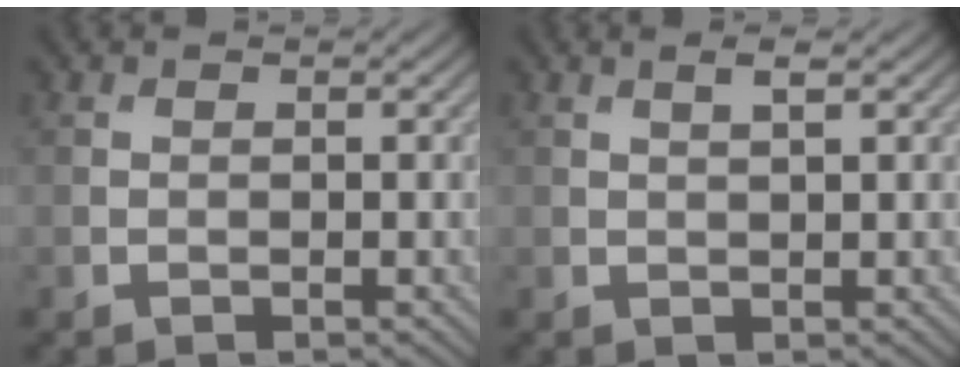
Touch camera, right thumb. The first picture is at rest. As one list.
[{"total": 1.5, "force": [0.8, 0.1, 1.2], "torque": [-0.023, 0.001, 0.017]}]